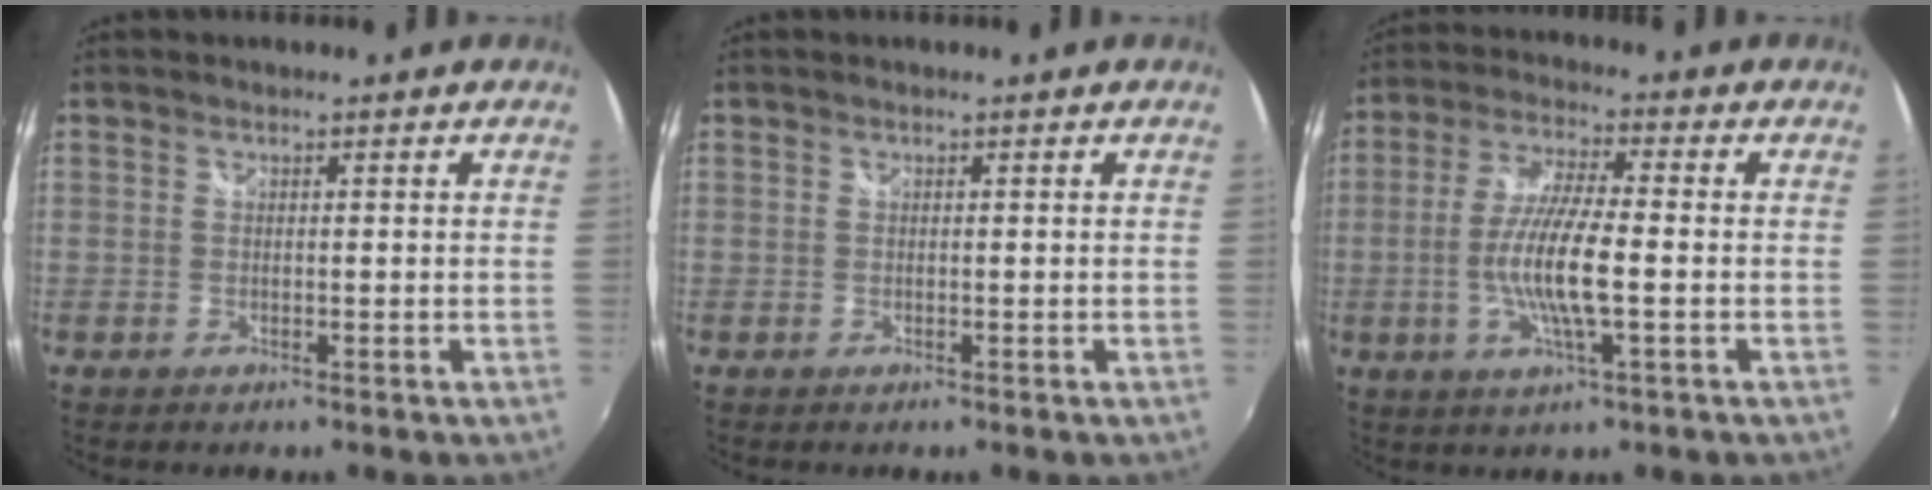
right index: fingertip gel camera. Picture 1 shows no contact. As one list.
[{"total": 0.0}, {"total": 10.6, "force": [-2.0, 1.6, 10.3], "torque": [-0.204, -0.006, -0.040]}]